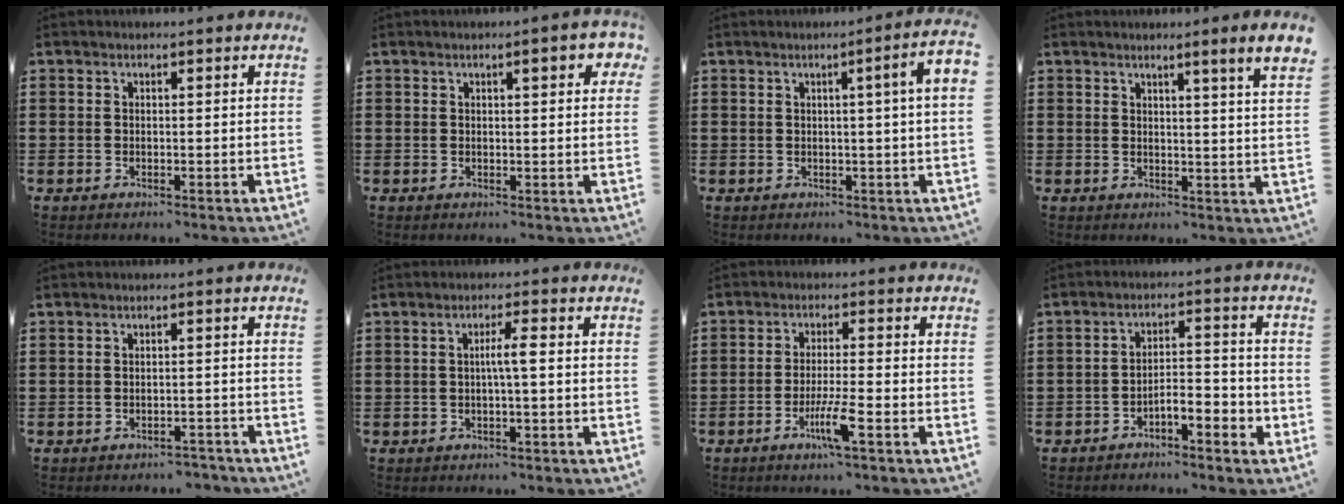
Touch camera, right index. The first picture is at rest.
{"total": 3.0, "force": [1.2, 0.6, 2.8], "torque": [-0.039, -0.001, 0.014]}
{"total": 4.4, "force": [0.8, -0.4, 4.3], "torque": [-0.070, -0.009, 0.008]}
{"total": 3.3, "force": [2.3, -1.1, 2.0], "torque": [-0.036, -0.017, 0.034]}
{"total": 2.1, "force": [-2.1, 0.3, 0.2], "torque": [-0.010, 0.000, -0.044]}
{"total": 2.8, "force": [-0.2, -0.1, 2.8], "torque": [-0.053, -0.001, -0.007]}
{"total": 5.6, "force": [-2.8, 0.1, 4.8], "torque": [-0.091, -0.013, -0.051]}
{"total": 3.3, "force": [-2.7, 0.8, 1.8], "torque": [-0.036, 0.011, -0.054]}